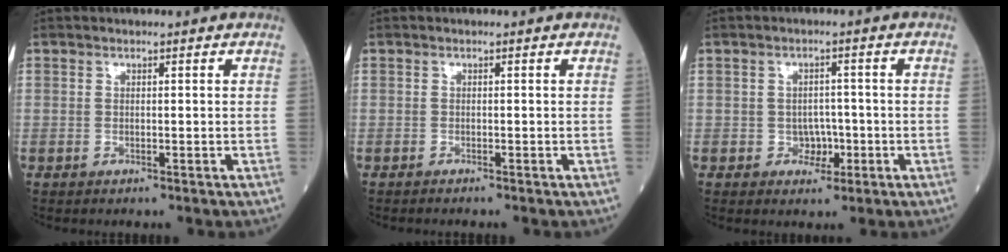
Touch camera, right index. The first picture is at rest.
{"total": 1.0, "force": [-0.9, 0.0, 0.3], "torque": [-0.006, 0.000, -0.013]}
{"total": 3.2, "force": [-0.9, 2.5, 1.7], "torque": [-0.018, 0.005, -0.011]}